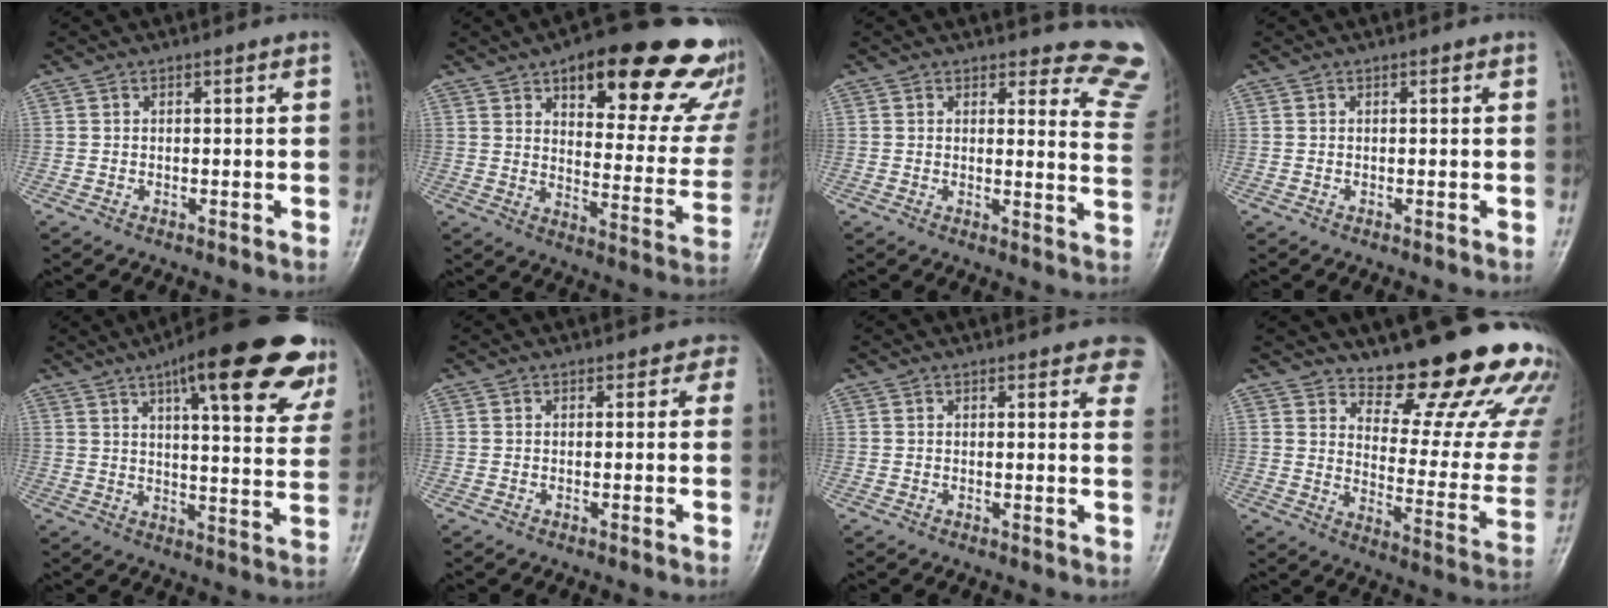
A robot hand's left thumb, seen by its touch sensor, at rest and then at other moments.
{"total": 27.1, "force": [17.1, 10.1, 18.4], "torque": [-0.193, -0.065, 0.220]}
{"total": 11.2, "force": [10.8, 2.9, 0.9], "torque": [0.043, -0.115, 0.078]}
{"total": 0.0}
{"total": 23.4, "force": [13.7, 6.1, 18.0], "torque": [-0.217, -0.030, 0.175]}
{"total": 1.7, "force": [0.8, 1.4, 0.4], "torque": [0.017, -0.003, -0.008]}
{"total": 7.0, "force": [4.8, 2.4, 4.5], "torque": [-0.023, -0.013, 0.043]}
{"total": 21.4, "force": [16.7, 6.5, 11.7], "torque": [-0.106, -0.144, 0.216]}